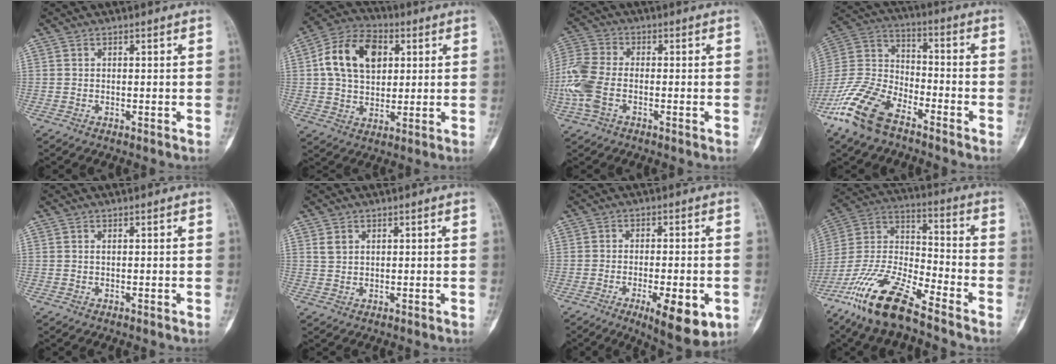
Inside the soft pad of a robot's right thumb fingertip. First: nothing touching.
{"total": 14.6, "force": [3.5, 10.0, 10.0], "torque": [-0.154, 0.008, 0.055]}
{"total": 10.0, "force": [-2.4, 6.2, 7.4], "torque": [-0.186, 0.015, -0.056]}
{"total": 15.8, "force": [-10.4, 7.4, 9.3], "torque": [-0.195, 0.046, -0.209]}
{"total": 0.0}
{"total": 2.0, "force": [1.0, 1.4, 1.0], "torque": [-0.016, -0.001, 0.024]}
{"total": 11.8, "force": [-4.7, 3.9, 10.1], "torque": [-0.134, -0.003, -0.059]}
{"total": 17.8, "force": [-12.8, 4.6, 11.5], "torque": [-0.231, 0.060, -0.245]}